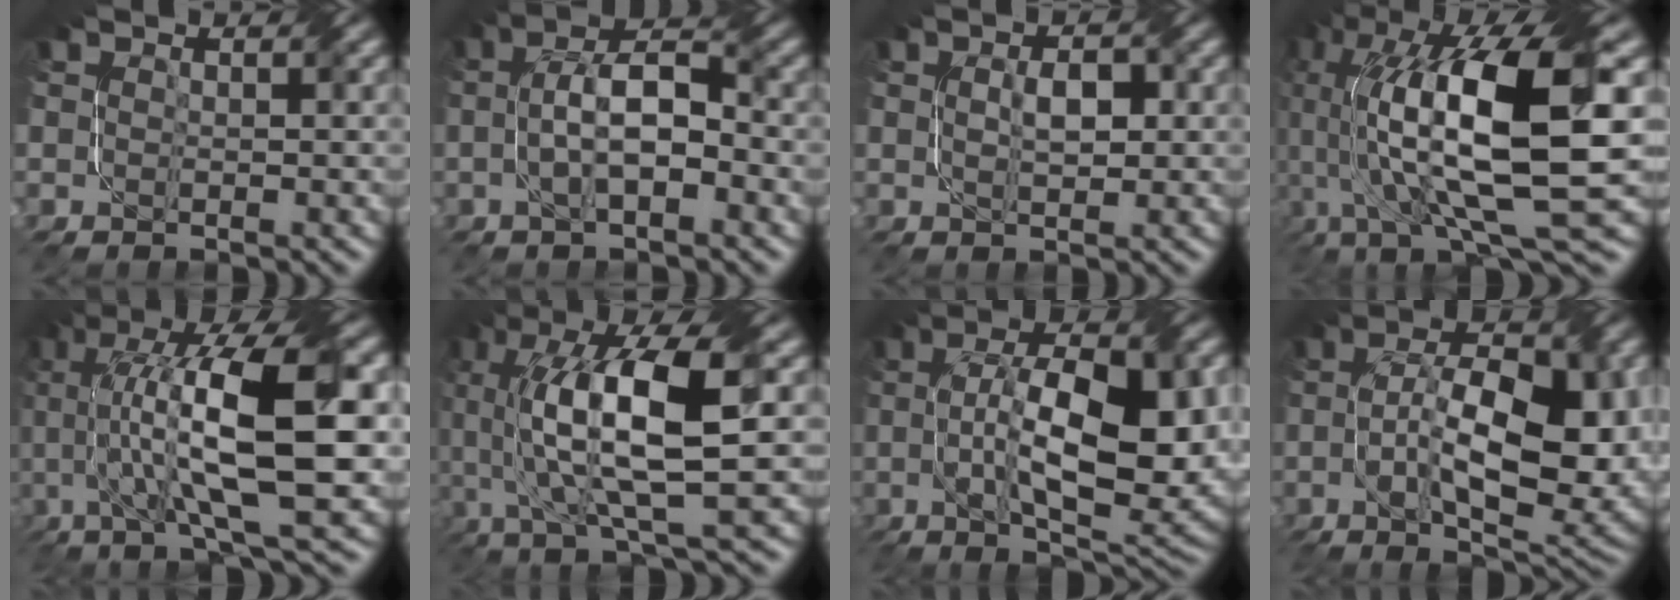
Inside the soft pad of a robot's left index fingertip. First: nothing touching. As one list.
[{"total": 5.4, "force": [-1.0, 2.1, 4.9], "torque": [-0.085, 0.017, -0.017]}, {"total": 2.4, "force": [0.3, 1.1, 2.1], "torque": [-0.035, 0.008, 0.011]}, {"total": 15.9, "force": [0.2, 5.6, 14.9], "torque": [-0.280, 0.008, 0.008]}, {"total": 14.1, "force": [1.3, 3.8, 13.5], "torque": [-0.221, 0.019, 0.032]}, {"total": 12.0, "force": [0.7, 3.7, 11.4], "torque": [-0.200, 0.009, 0.021]}, {"total": 12.8, "force": [0.0, 4.9, 11.8], "torque": [-0.184, 0.002, 0.008]}, {"total": 13.0, "force": [-0.8, 5.7, 11.6], "torque": [-0.181, 0.001, -0.001]}]